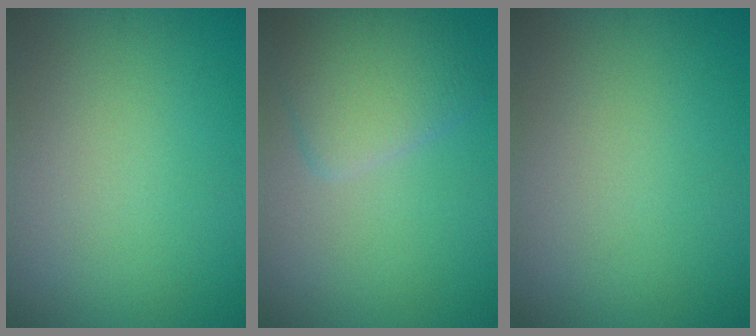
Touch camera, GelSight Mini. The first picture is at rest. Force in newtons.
{"total": 4.1, "press": 4.0, "slide": 0.3}
{"total": 0.0}